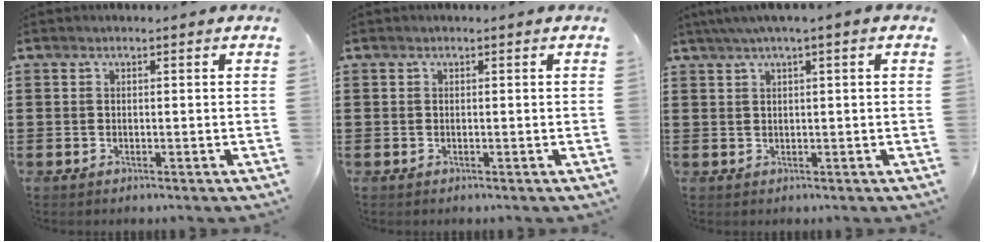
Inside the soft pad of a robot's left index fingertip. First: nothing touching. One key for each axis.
{"total": 0.0}
{"total": 1.9, "fx": 0.7, "fy": 0.0, "fz": 1.8, "tx": -0.033, "ty": -0.001, "tz": 0.012}